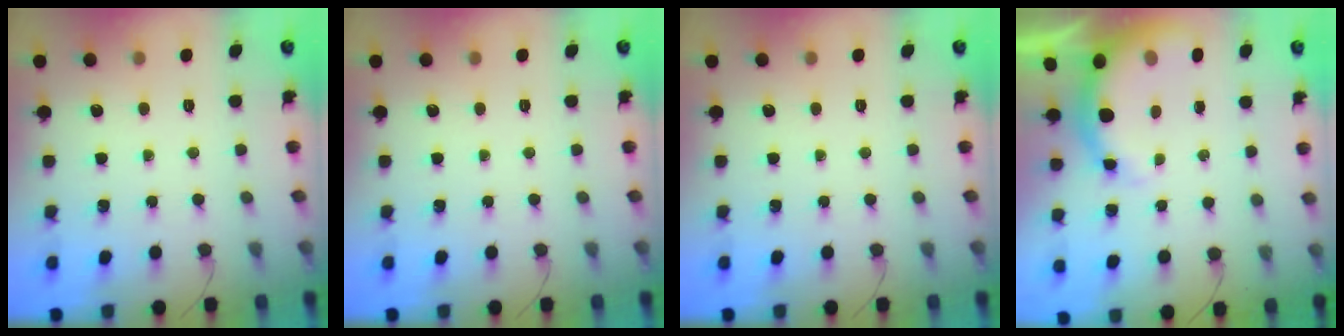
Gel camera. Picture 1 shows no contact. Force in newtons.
{"total": 0.0}
{"total": 0.0}
{"total": 7.2, "press": 7.1, "slide": 0.7}